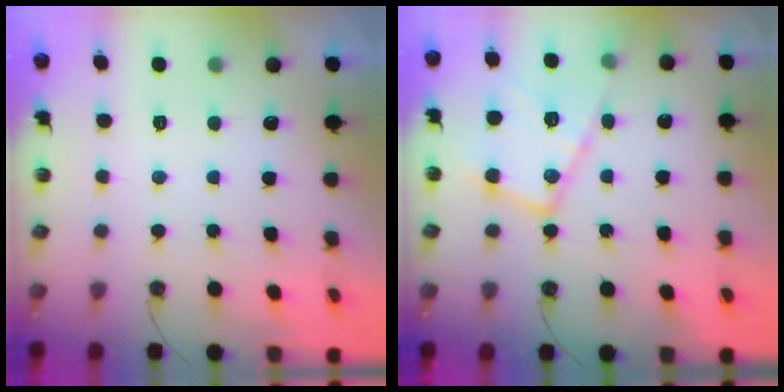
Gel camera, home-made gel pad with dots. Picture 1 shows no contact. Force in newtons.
{"total": 16.4, "press": 16.3, "slide": 1.6}